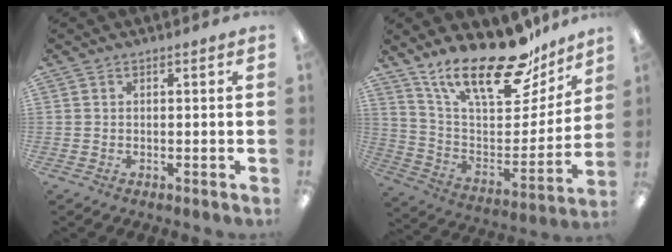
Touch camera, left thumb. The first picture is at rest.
{"total": 25.1, "force": [18.6, 9.1, 14.2], "torque": [-0.219, -0.122, 0.318]}